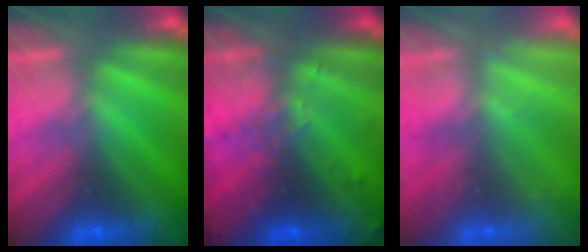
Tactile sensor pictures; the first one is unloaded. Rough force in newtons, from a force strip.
{"total": 2.9}
{"total": 2.2}